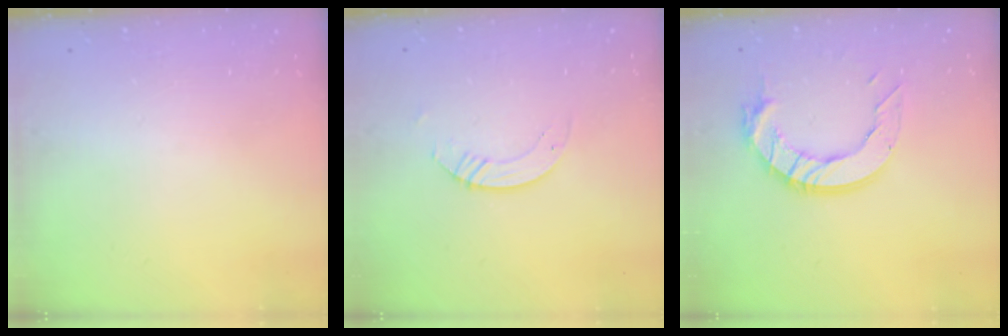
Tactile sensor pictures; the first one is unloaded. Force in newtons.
{"total": 3.8, "press": 3.8, "slide": 0.4}
{"total": 13.0, "press": 12.9, "slide": 1.2}